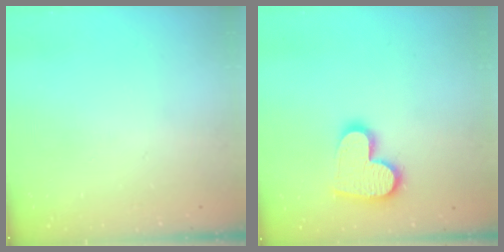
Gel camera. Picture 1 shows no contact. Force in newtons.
{"total": 14.9, "press": 14.8, "slide": 1.1}